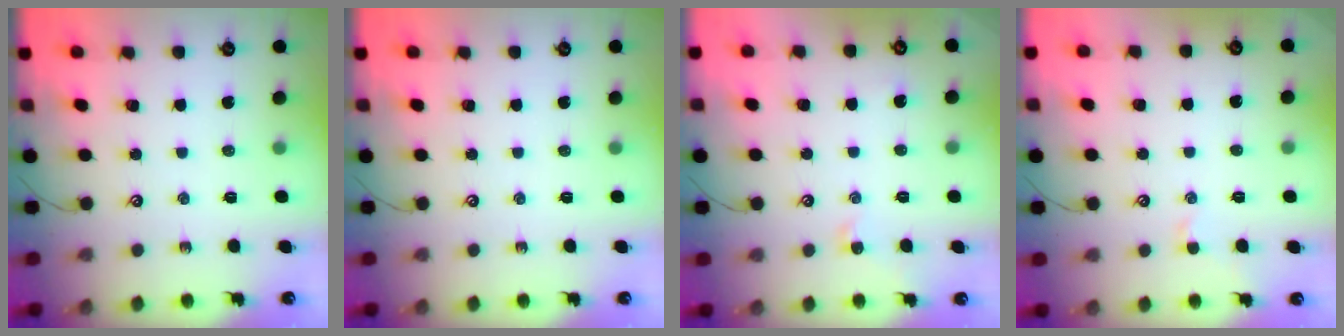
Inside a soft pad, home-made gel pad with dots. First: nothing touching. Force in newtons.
{"total": 0.0}
{"total": 1.0, "press": 1.0, "slide": 0.3}
{"total": 0.0}